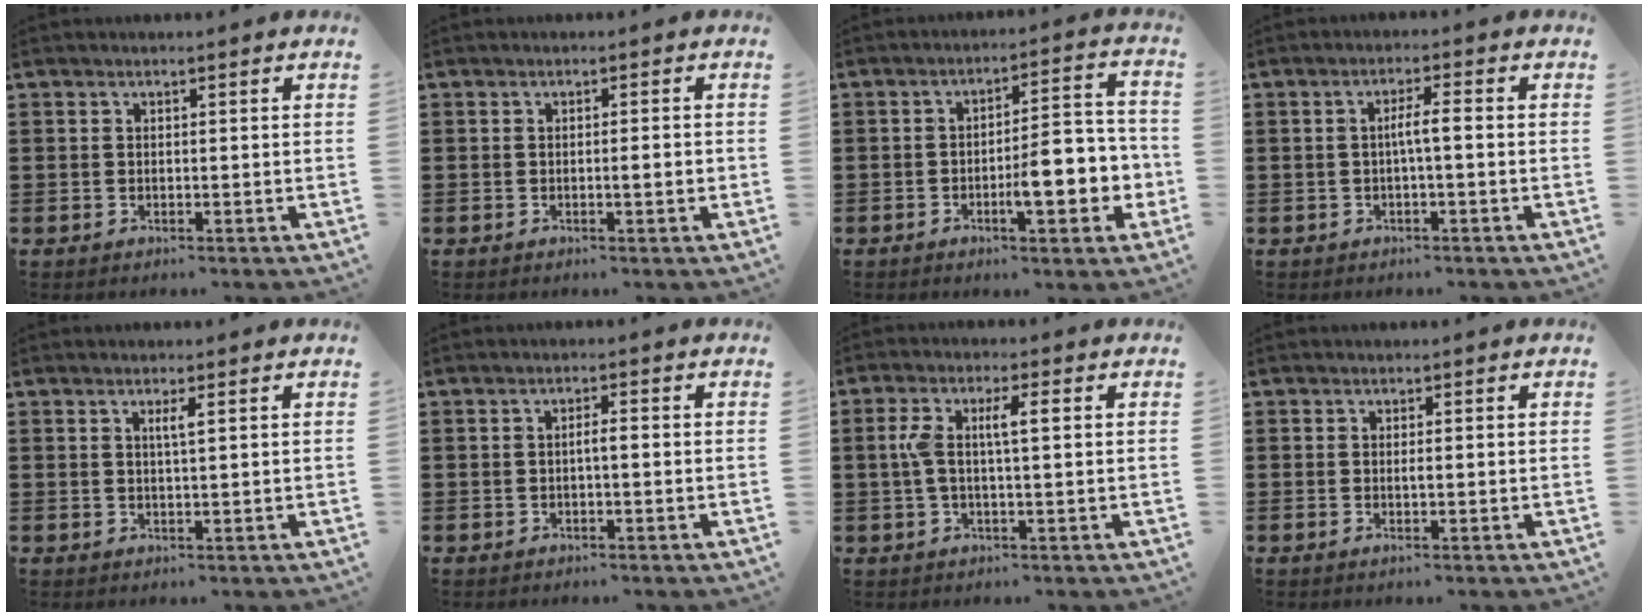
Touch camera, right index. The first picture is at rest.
{"total": 1.7, "force": [-0.3, 0.2, 1.7], "torque": [-0.029, -0.004, -0.005]}
{"total": 8.5, "force": [-2.6, 2.9, 7.6], "torque": [-0.098, -0.004, -0.045]}
{"total": 2.7, "force": [-0.4, 0.2, 2.7], "torque": [-0.052, 0.000, -0.010]}
{"total": 1.6, "force": [0.6, 0.0, 1.5], "torque": [-0.030, -0.001, 0.008]}
{"total": 1.4, "force": [-0.3, 0.2, 1.4], "torque": [-0.026, 0.001, -0.007]}
{"total": 5.1, "force": [0.6, 1.4, 4.9], "torque": [-0.109, 0.001, 0.001]}
{"total": 0.7, "force": [-0.1, 0.0, 0.7], "torque": [-0.015, -0.006, 0.000]}